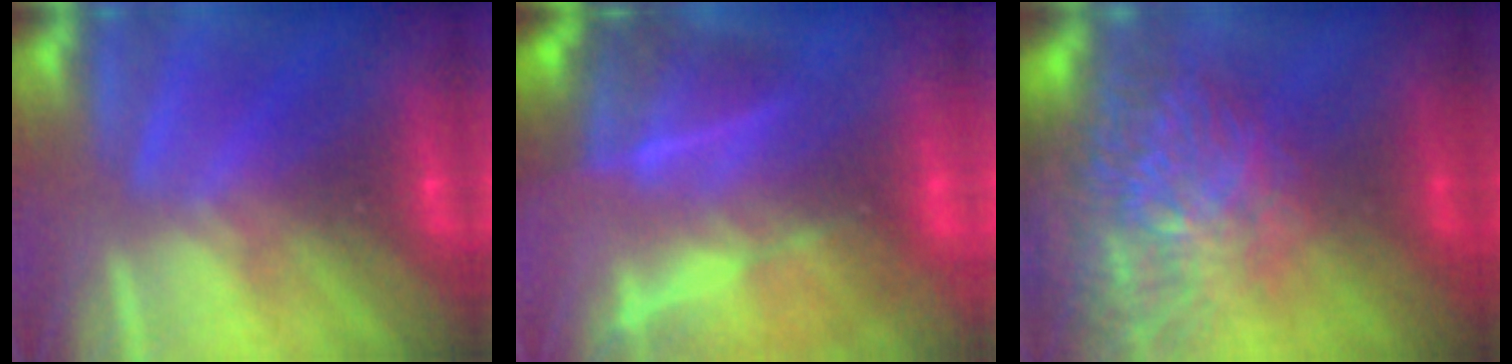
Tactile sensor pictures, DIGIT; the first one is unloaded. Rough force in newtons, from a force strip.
{"total": 5.7}
{"total": 7.2}